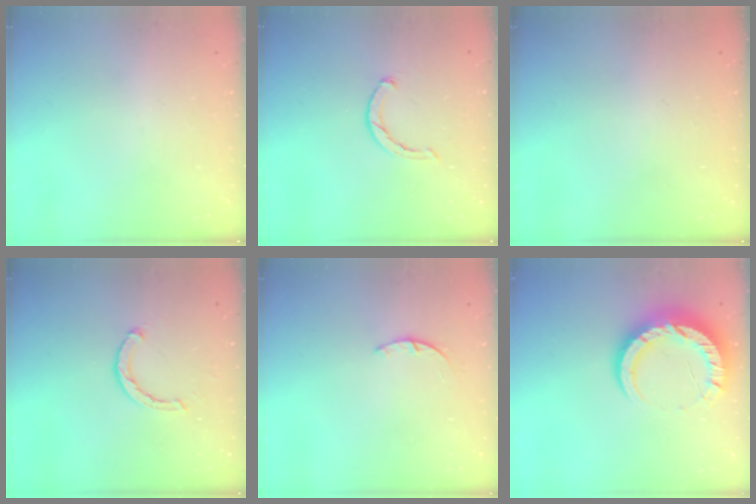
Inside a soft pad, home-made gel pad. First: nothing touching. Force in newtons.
{"total": 2.3, "press": 2.3, "slide": 0.4}
{"total": 2.6, "press": 2.6, "slide": 0.2}
{"total": 2.1, "press": 2.1, "slide": 0.1}
{"total": 1.4, "press": 1.4, "slide": 0.3}
{"total": 13.4, "press": 13.4, "slide": 1.1}